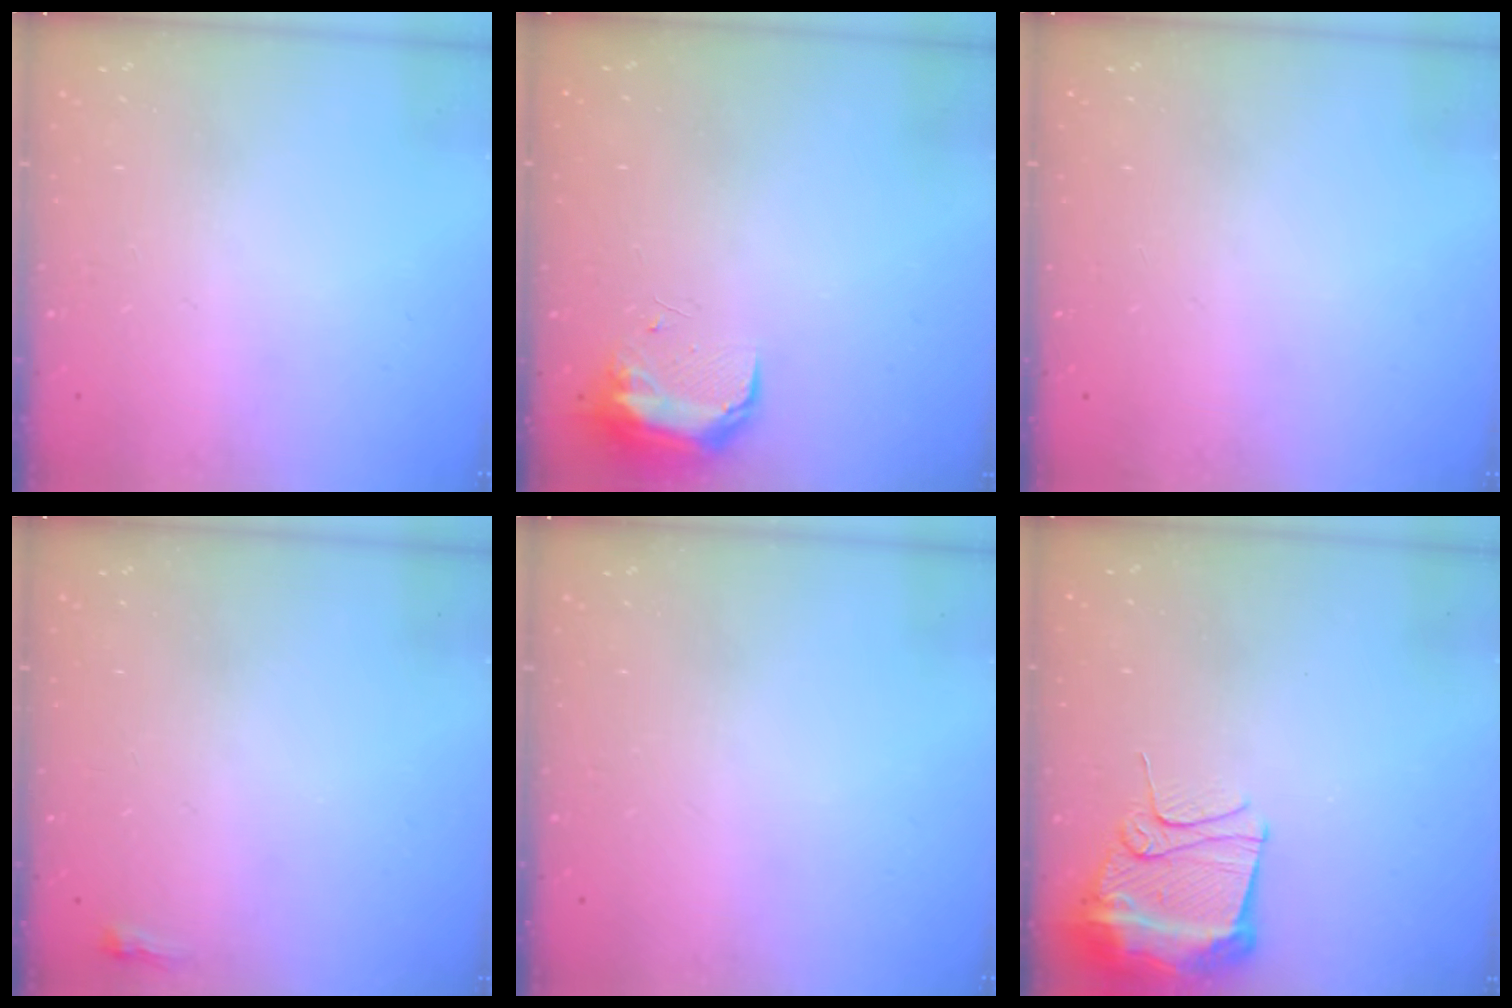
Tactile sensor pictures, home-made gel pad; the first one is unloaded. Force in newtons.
{"total": 8.9, "press": 8.8, "slide": 1.1}
{"total": 13.0, "press": 3.6, "slide": 12.5}
{"total": 2.2, "press": 2.2, "slide": 0.6}
{"total": 0.0}
{"total": 12.1, "press": 12.0, "slide": 1.4}